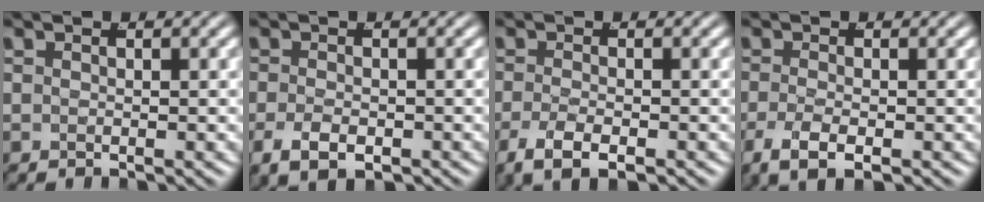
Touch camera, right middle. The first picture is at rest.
{"total": 3.2, "force": [-1.9, 1.5, 2.1], "torque": [-0.039, -0.016, -0.021]}
{"total": 3.7, "force": [-2.5, 1.2, 2.5], "torque": [-0.052, -0.015, -0.032]}
{"total": 3.7, "force": [-2.1, 1.3, 2.7], "torque": [-0.059, -0.018, -0.024]}